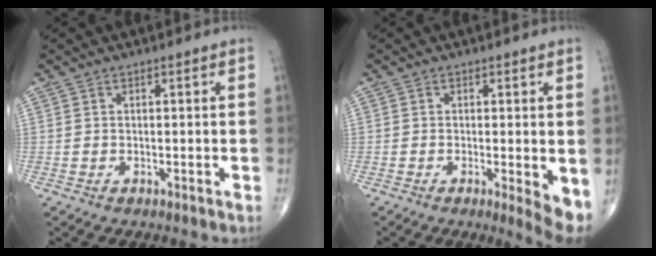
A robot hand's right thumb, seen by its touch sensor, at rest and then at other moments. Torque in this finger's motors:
{"motor_torque": [0.18, 0.36, 0.10, -0.20, 0.03]}